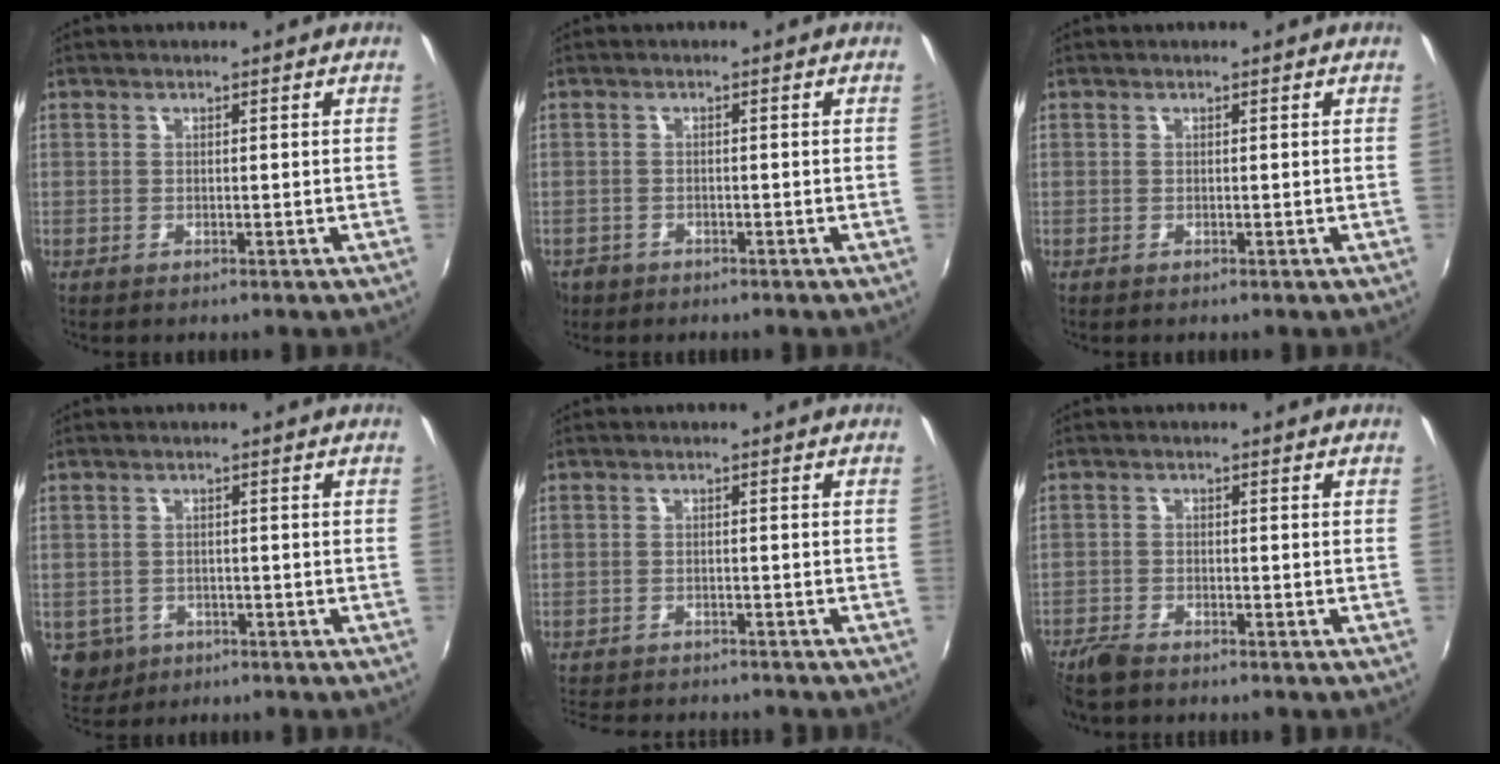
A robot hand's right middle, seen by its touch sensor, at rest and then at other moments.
{"total": 4.7, "force": [-2.4, 3.6, 1.6], "torque": [-0.048, -0.008, -0.038]}
{"total": 0.0}
{"total": 5.1, "force": [-2.0, 4.4, 1.5], "torque": [-0.039, -0.005, -0.024]}
{"total": 9.3, "force": [-8.5, 2.3, 3.1], "torque": [-0.080, -0.018, -0.129]}
{"total": 4.8, "force": [-4.2, 1.2, 1.9], "torque": [-0.057, -0.017, -0.086]}